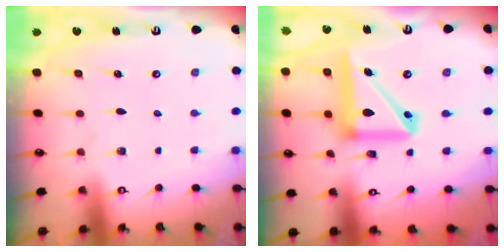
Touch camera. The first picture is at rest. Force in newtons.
{"total": 16.1, "press": 16.0, "slide": 2.1}